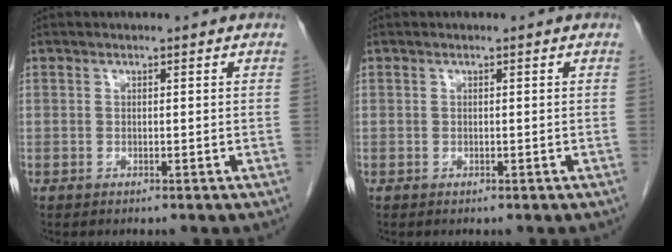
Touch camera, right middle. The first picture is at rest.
{"total": 0.0}